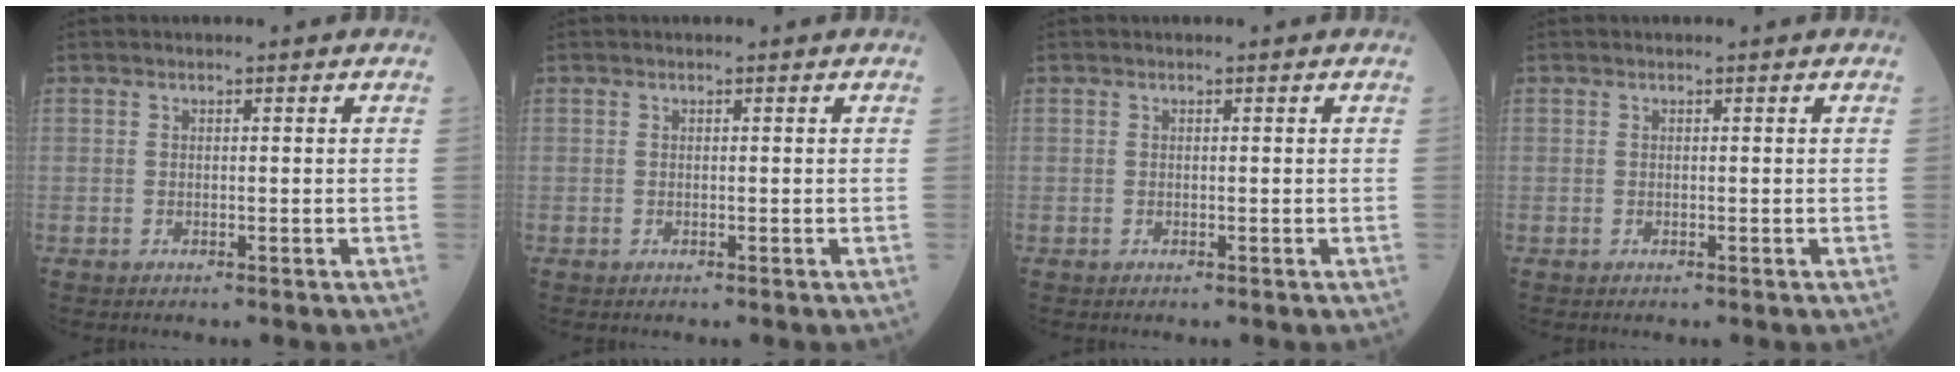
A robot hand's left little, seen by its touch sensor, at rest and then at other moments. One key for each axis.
{"total": 0.0}
{"total": 0.0}
{"total": 0.0}